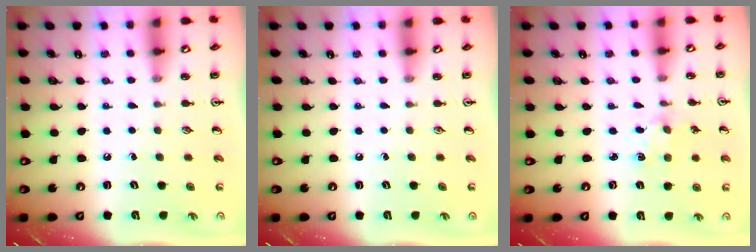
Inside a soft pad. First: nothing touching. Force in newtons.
{"total": 0.0}
{"total": 1.5, "press": 1.4, "slide": 0.4}